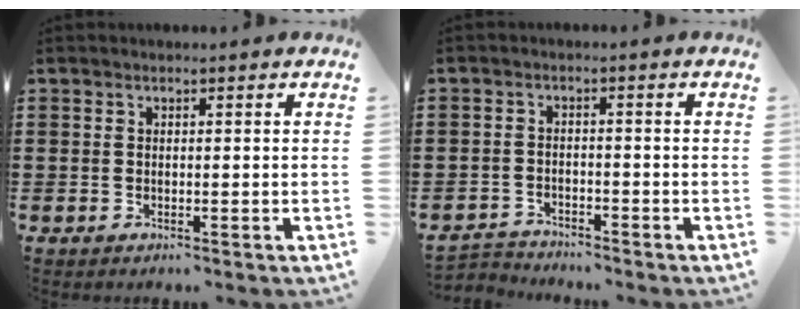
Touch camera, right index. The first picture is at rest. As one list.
[{"total": 2.4, "force": [-2.4, 0.4, -0.4], "torque": [-0.001, 0.001, -0.053]}]